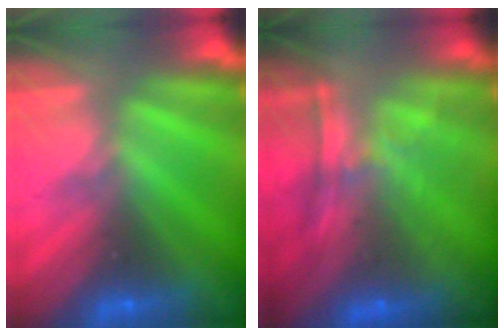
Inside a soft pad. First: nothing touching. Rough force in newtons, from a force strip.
{"total": 7.2}